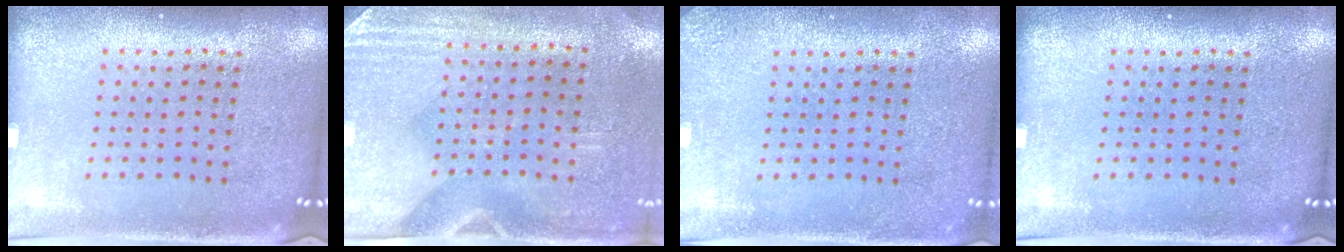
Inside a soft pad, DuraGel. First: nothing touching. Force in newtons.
{"total": 2.9, "press": 2.5, "slide": 1.4}
{"total": 1.7, "press": 1.7, "slide": 0.2}
{"total": 0.0}